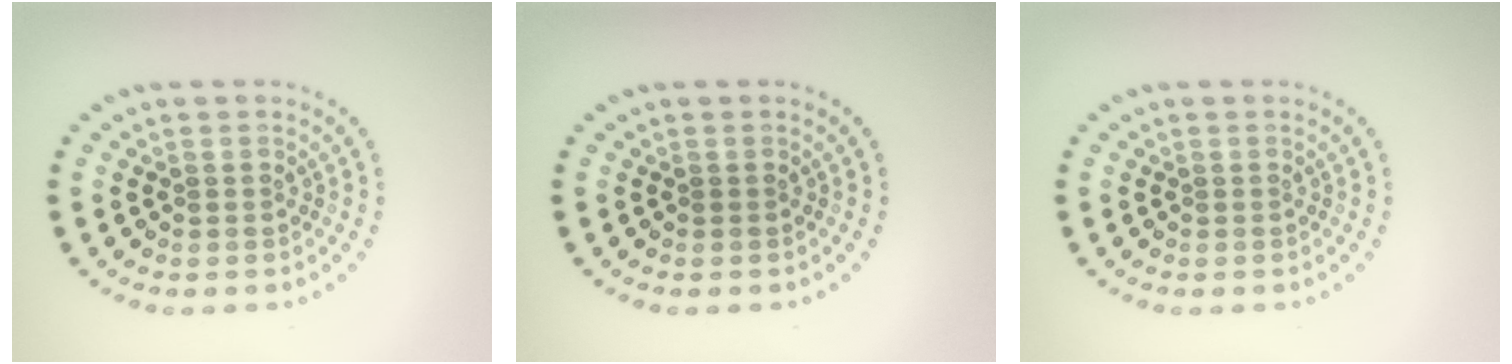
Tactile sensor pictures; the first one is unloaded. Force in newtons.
{"total": 0.0}
{"total": 0.0}